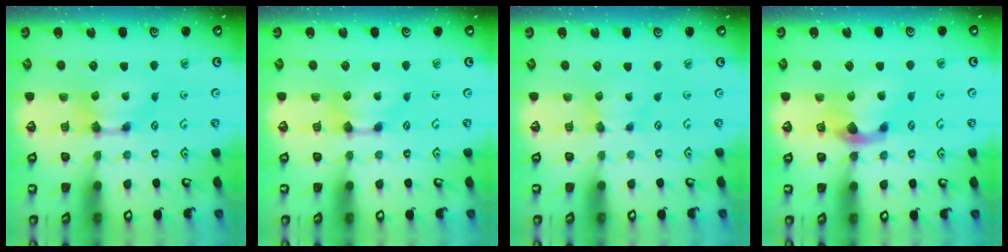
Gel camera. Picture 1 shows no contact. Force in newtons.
{"total": 0.0}
{"total": 1.4, "press": 1.3, "slide": 0.5}
{"total": 3.7, "press": 3.1, "slide": 2.0}